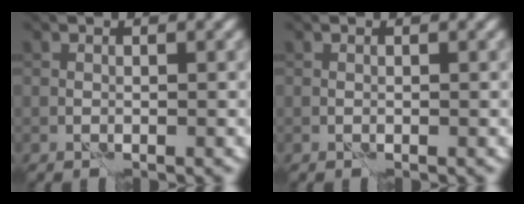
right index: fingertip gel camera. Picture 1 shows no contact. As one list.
[{"total": 0.0}]